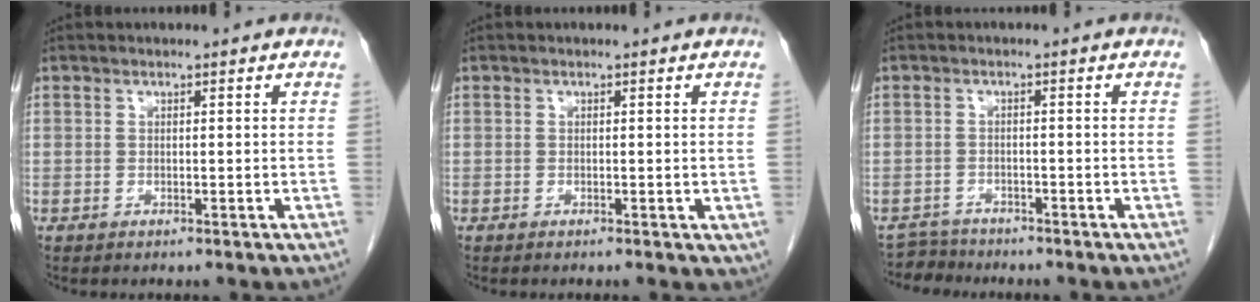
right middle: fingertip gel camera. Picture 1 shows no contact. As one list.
[{"total": 1.2, "force": [-0.4, 0.5, 1.0], "torque": [-0.010, -0.002, -0.005]}, {"total": 3.1, "force": [-2.9, 0.7, -0.9], "torque": [0.015, -0.007, -0.050]}]